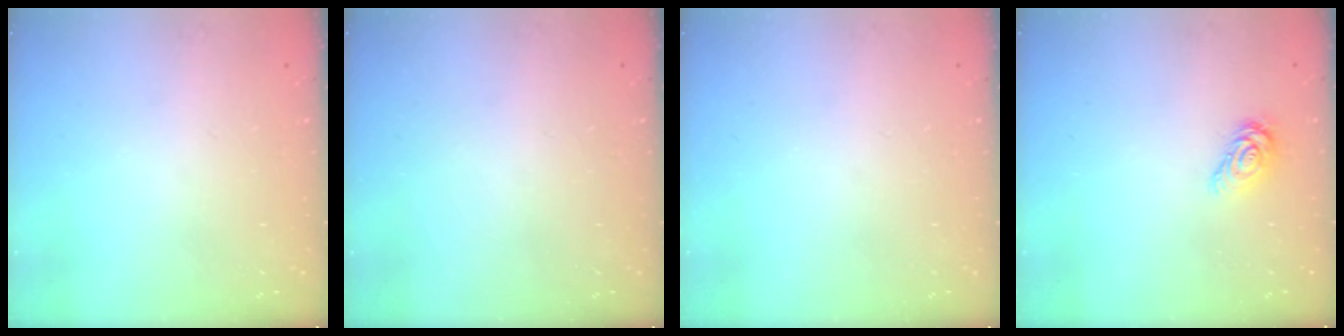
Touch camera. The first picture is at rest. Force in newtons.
{"total": 0.0}
{"total": 0.0}
{"total": 6.8, "press": 6.8, "slide": 0.1}